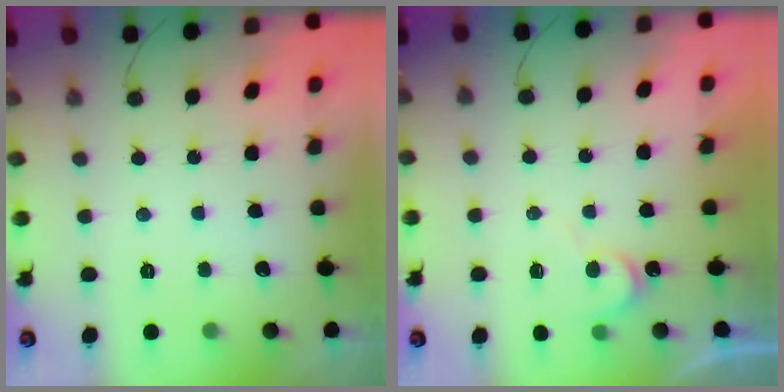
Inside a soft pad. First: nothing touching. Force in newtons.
{"total": 8.1, "press": 8.0, "slide": 0.3}